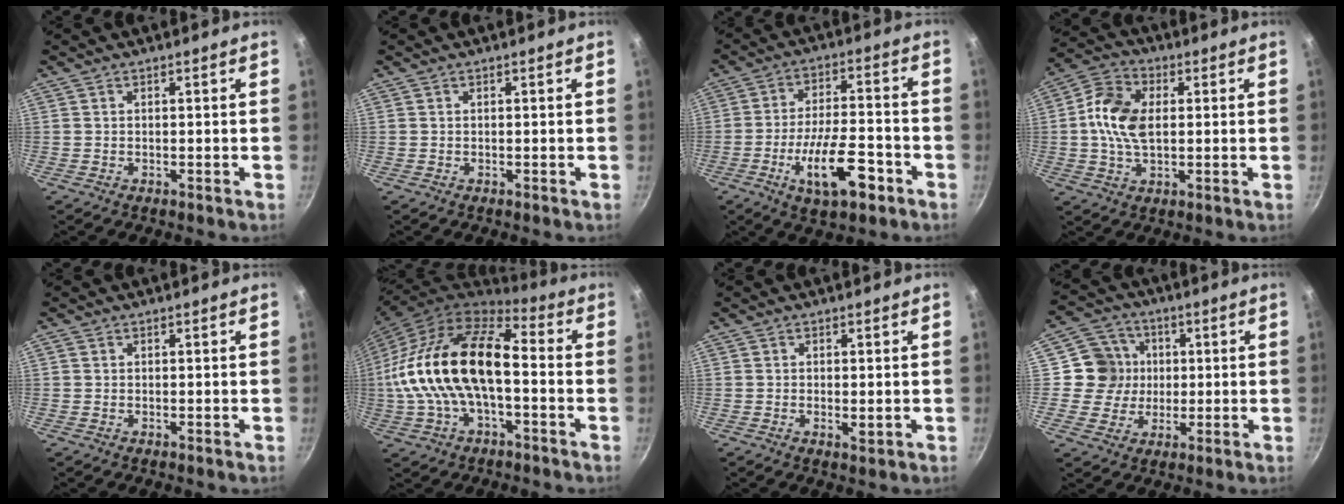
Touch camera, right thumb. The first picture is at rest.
{"total": 0.0}
{"total": 13.7, "force": [-5.9, 5.2, 11.2], "torque": [-0.180, 0.030, -0.097]}
{"total": 10.6, "force": [0.9, 6.7, 8.2], "torque": [-0.146, 0.013, 0.006]}
{"total": 0.0}
{"total": 22.5, "force": [-1.5, 11.7, 19.2], "torque": [-0.357, 0.041, -0.038]}
{"total": 1.7, "force": [-0.1, 0.8, 1.5], "torque": [-0.027, -0.005, -0.002]}
{"total": 8.9, "force": [0.8, 8.7, 2.0], "torque": [0.004, 0.013, 0.002]}